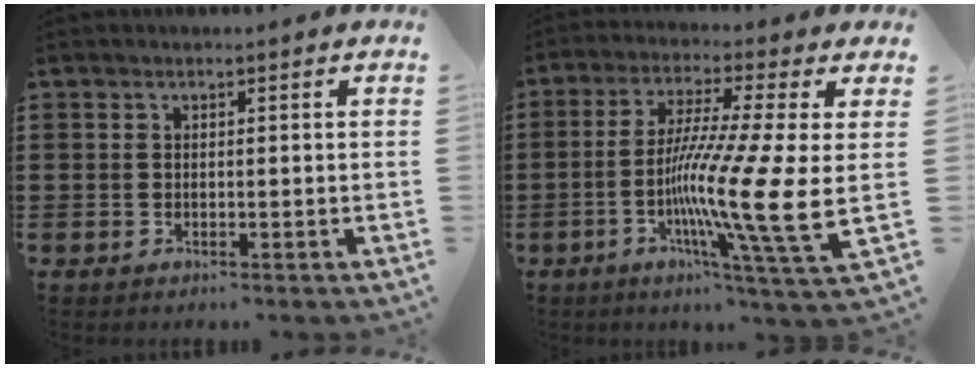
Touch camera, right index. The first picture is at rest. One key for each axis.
{"total": 13.7, "fx": -1.3, "fy": -1.0, "fz": 13.6, "tx": -0.268, "ty": -0.030, "tz": -0.035}